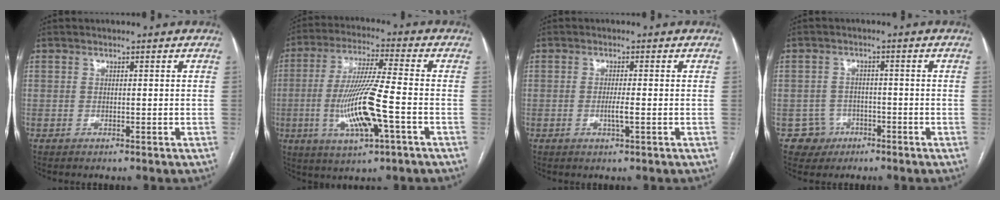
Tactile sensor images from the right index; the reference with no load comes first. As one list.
[{"total": 13.3, "force": [-3.4, 1.1, 12.8], "torque": [-0.255, -0.009, -0.062]}, {"total": 2.4, "force": [-0.6, 0.0, 2.3], "torque": [-0.044, -0.004, -0.010]}, {"total": 4.1, "force": [-1.9, 3.6, -0.5], "torque": [0.020, 0.018, -0.027]}]